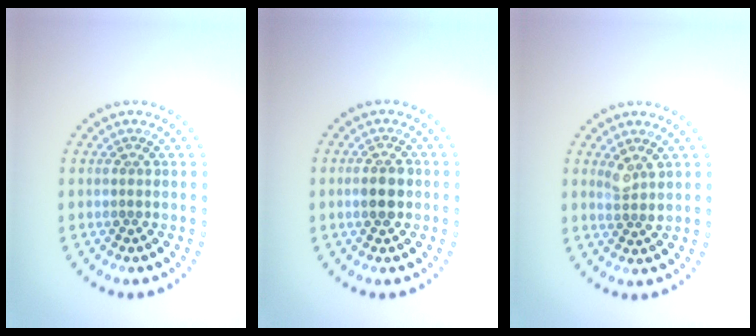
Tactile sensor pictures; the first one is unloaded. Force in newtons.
{"total": 2.1, "press": 2.1, "slide": 0.2}
{"total": 1.7, "press": 1.4, "slide": 1.0}